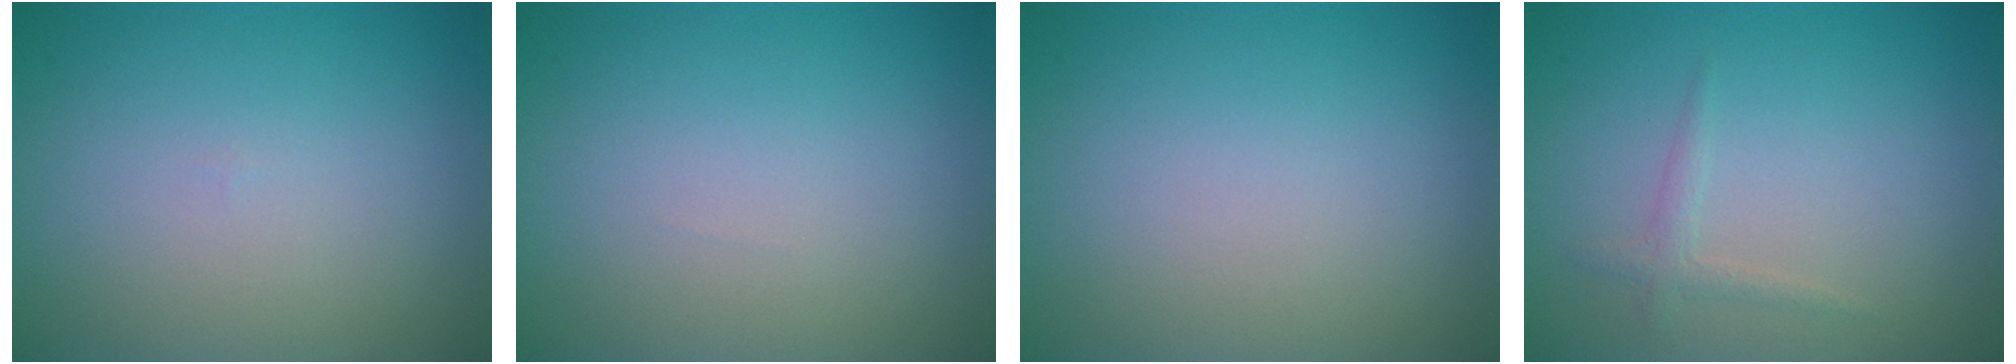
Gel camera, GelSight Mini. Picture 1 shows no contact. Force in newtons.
{"total": 0.0}
{"total": 0.0}
{"total": 1.1, "press": 1.1, "slide": 0.0}